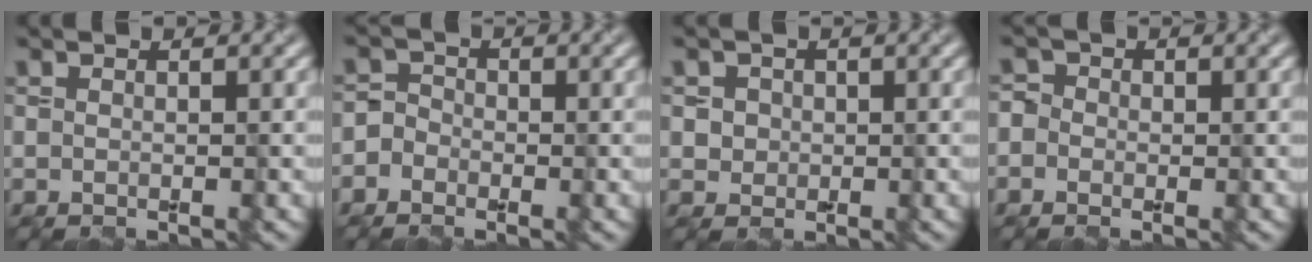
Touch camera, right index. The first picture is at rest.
{"total": 2.2, "force": [-1.2, 1.9, 0.3], "torque": [0.017, 0.014, -0.031]}
{"total": 2.0, "force": [0.4, 1.8, 0.6], "torque": [-0.006, 0.004, 0.017]}
{"total": 2.2, "force": [0.0, 2.1, 0.6], "torque": [0.011, 0.009, -0.027]}